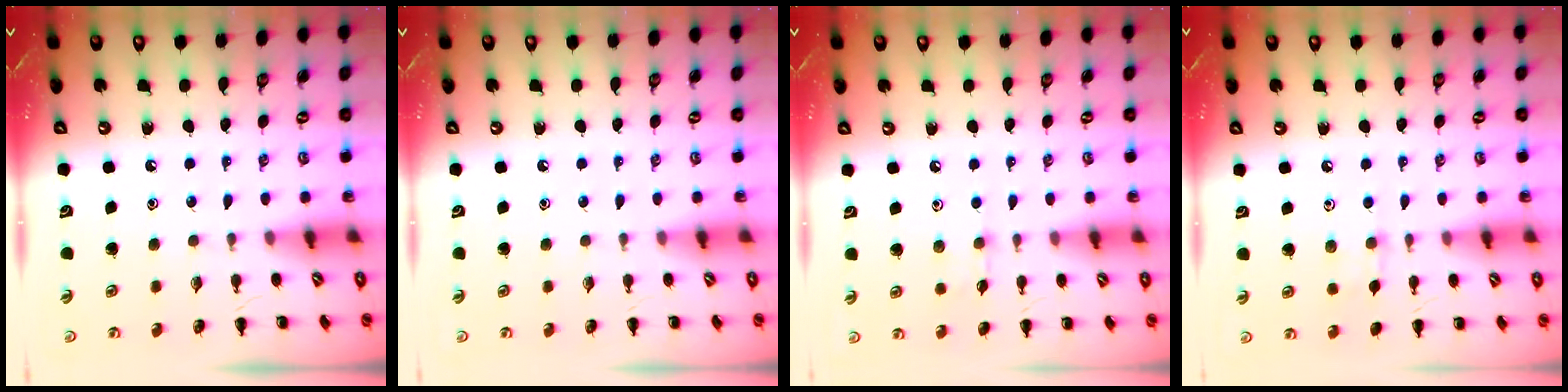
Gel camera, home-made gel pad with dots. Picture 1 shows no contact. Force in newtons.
{"total": 0.0}
{"total": 3.8, "press": 3.5, "slide": 1.3}
{"total": 4.3, "press": 4.1, "slide": 1.4}